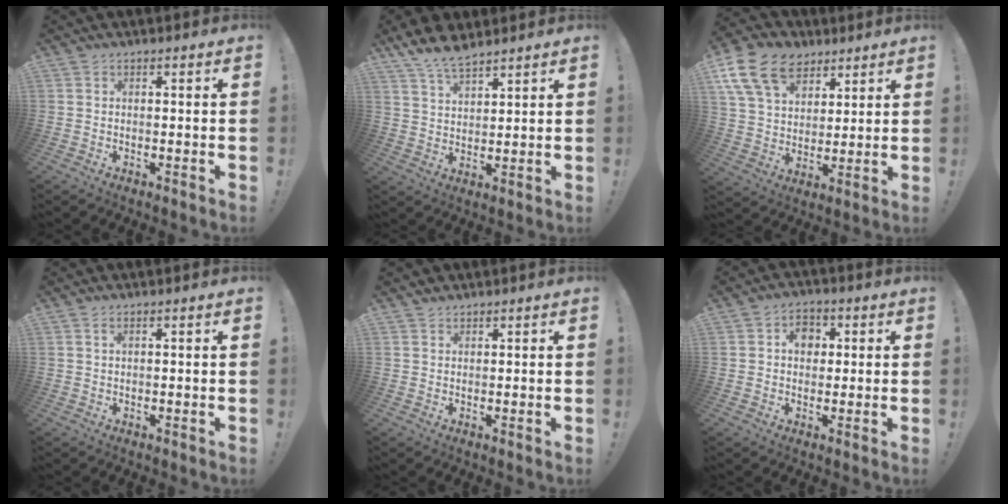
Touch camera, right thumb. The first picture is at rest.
{"total": 8.1, "force": [6.8, 2.6, 3.4], "torque": [-0.059, -0.039, 0.128]}
{"total": 17.0, "force": [8.8, 11.7, 8.6], "torque": [-0.157, -0.040, 0.168]}
{"total": 0.9, "force": [0.4, 0.4, 0.7], "torque": [-0.009, -0.001, 0.006]}
{"total": 1.5, "force": [1.4, 0.5, 0.1], "torque": [0.006, -0.008, 0.026]}
{"total": 5.9, "force": [1.3, 4.7, 3.4], "torque": [-0.037, -0.001, 0.018]}